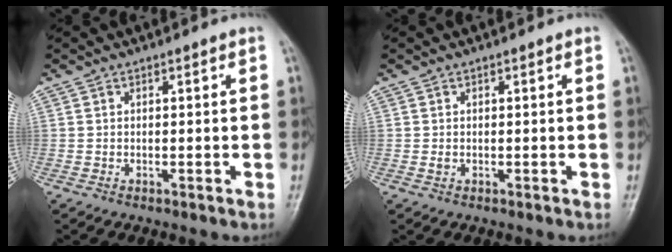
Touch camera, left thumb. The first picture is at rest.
{"total": 0.7, "force": [0.1, 0.5, 0.3], "torque": [-0.004, 0.000, 0.001]}